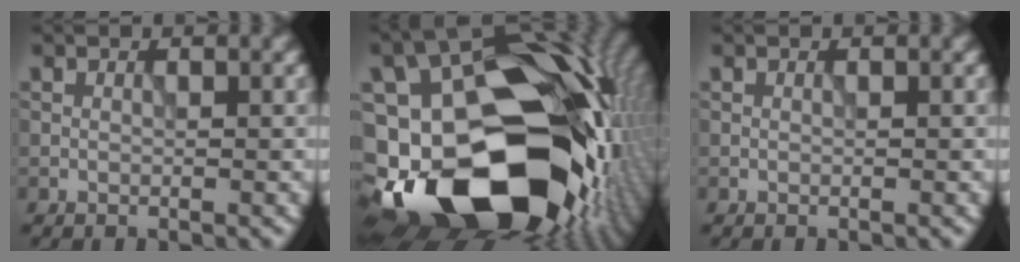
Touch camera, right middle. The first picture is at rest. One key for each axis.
{"total": 22.7, "fx": -6.4, "fy": 15.2, "fz": 15.6, "tx": -0.281, "ty": -0.031, "tz": -0.086}
{"total": 0.0}